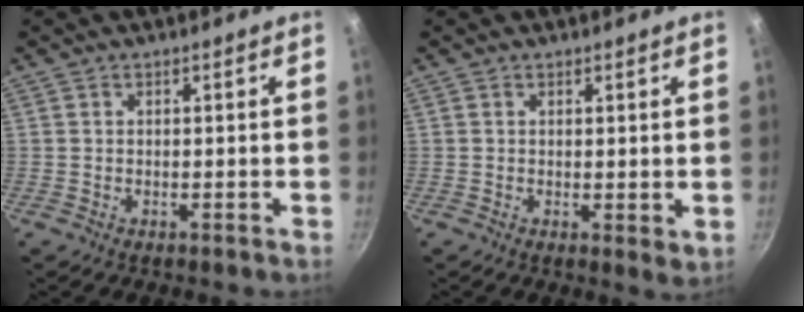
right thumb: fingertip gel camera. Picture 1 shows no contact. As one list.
[{"total": 2.2, "force": [0.7, 0.8, 1.9], "torque": [-0.026, -0.007, 0.009]}]